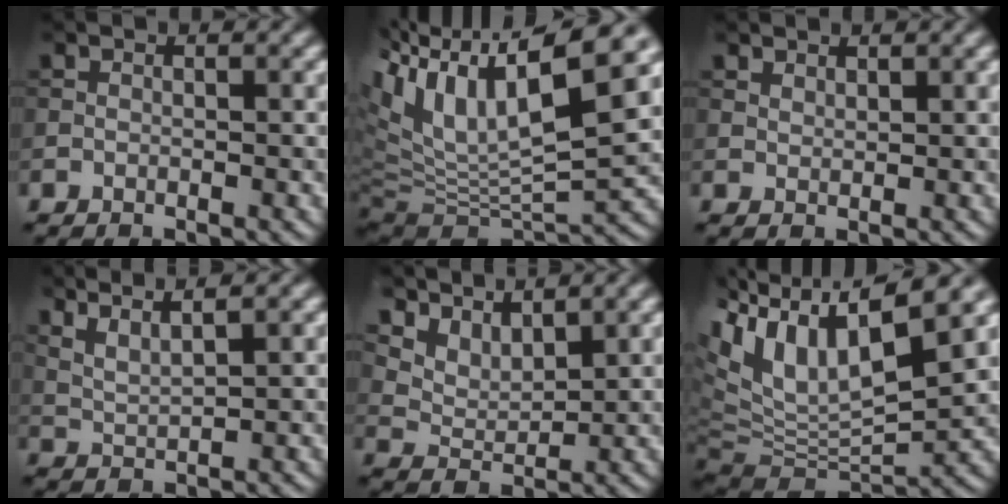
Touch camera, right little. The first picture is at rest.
{"total": 14.1, "force": [5.1, 4.9, 12.3], "torque": [-0.225, 0.016, 0.090]}
{"total": 1.3, "force": [1.1, 0.6, 0.2], "torque": [-0.006, 0.000, 0.023]}
{"total": 4.1, "force": [3.2, 0.9, 2.4], "torque": [-0.036, 0.011, 0.048]}
{"total": 4.0, "force": [3.6, 1.4, 1.2], "torque": [-0.041, -0.008, 0.074]}
{"total": 11.3, "force": [4.1, 4.3, 9.7], "torque": [-0.199, 0.008, 0.076]}